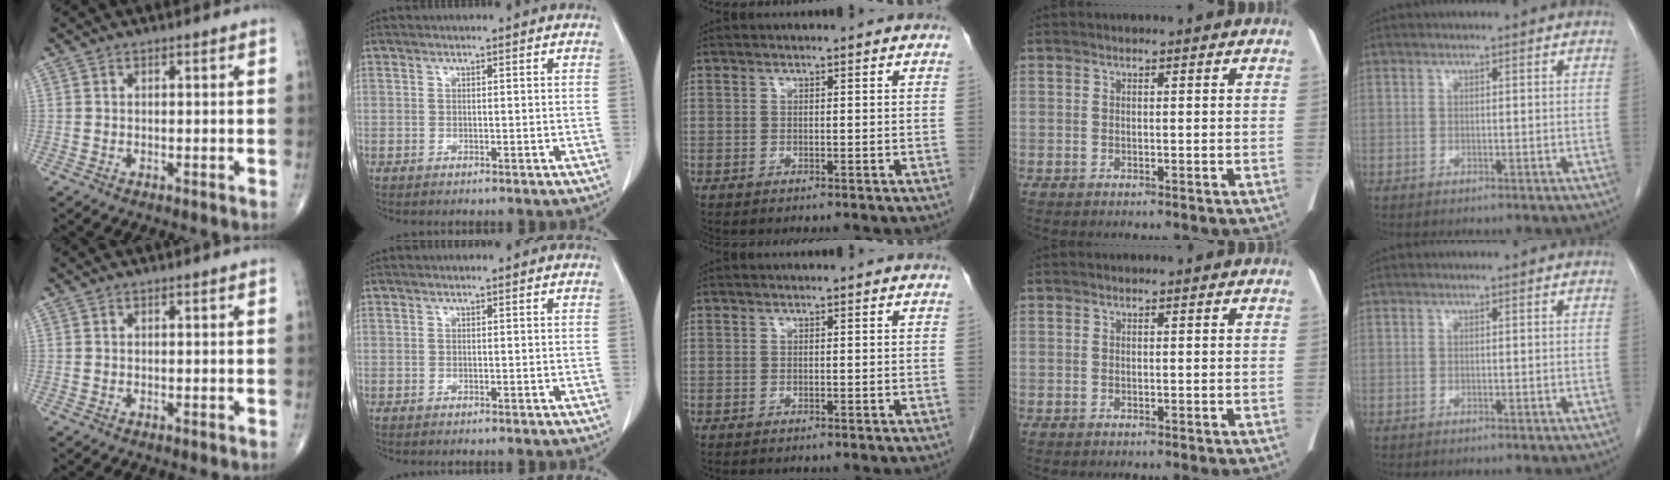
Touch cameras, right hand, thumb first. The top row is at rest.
{}